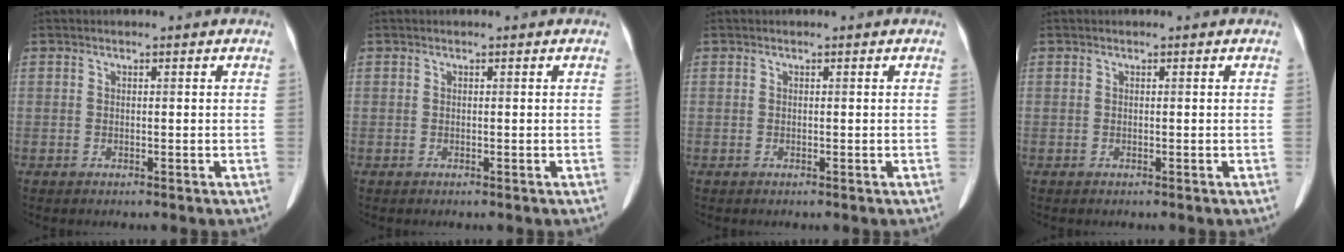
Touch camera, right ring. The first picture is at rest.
{"total": 0.0}
{"total": 0.0}
{"total": 0.0}